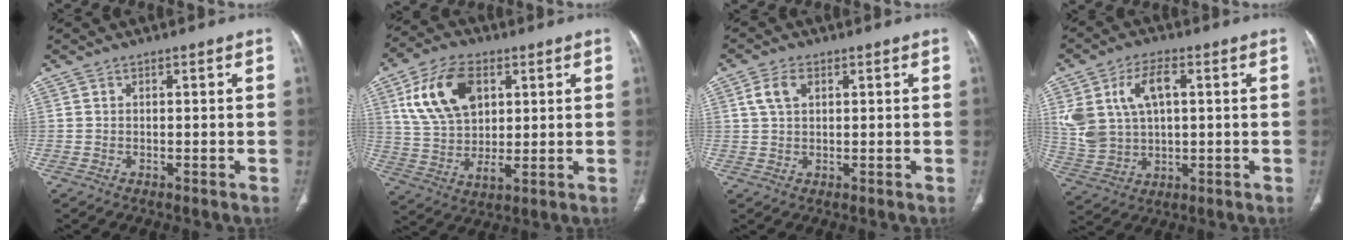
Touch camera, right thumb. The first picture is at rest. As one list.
[{"total": 15.4, "force": [5.4, 9.1, 11.2], "torque": [-0.194, -0.013, 0.107]}, {"total": 4.1, "force": [1.5, 2.4, 2.9], "torque": [-0.062, 0.007, 0.031]}, {"total": 12.9, "force": [3.2, 7.8, 9.7], "torque": [-0.192, 0.006, 0.073]}]